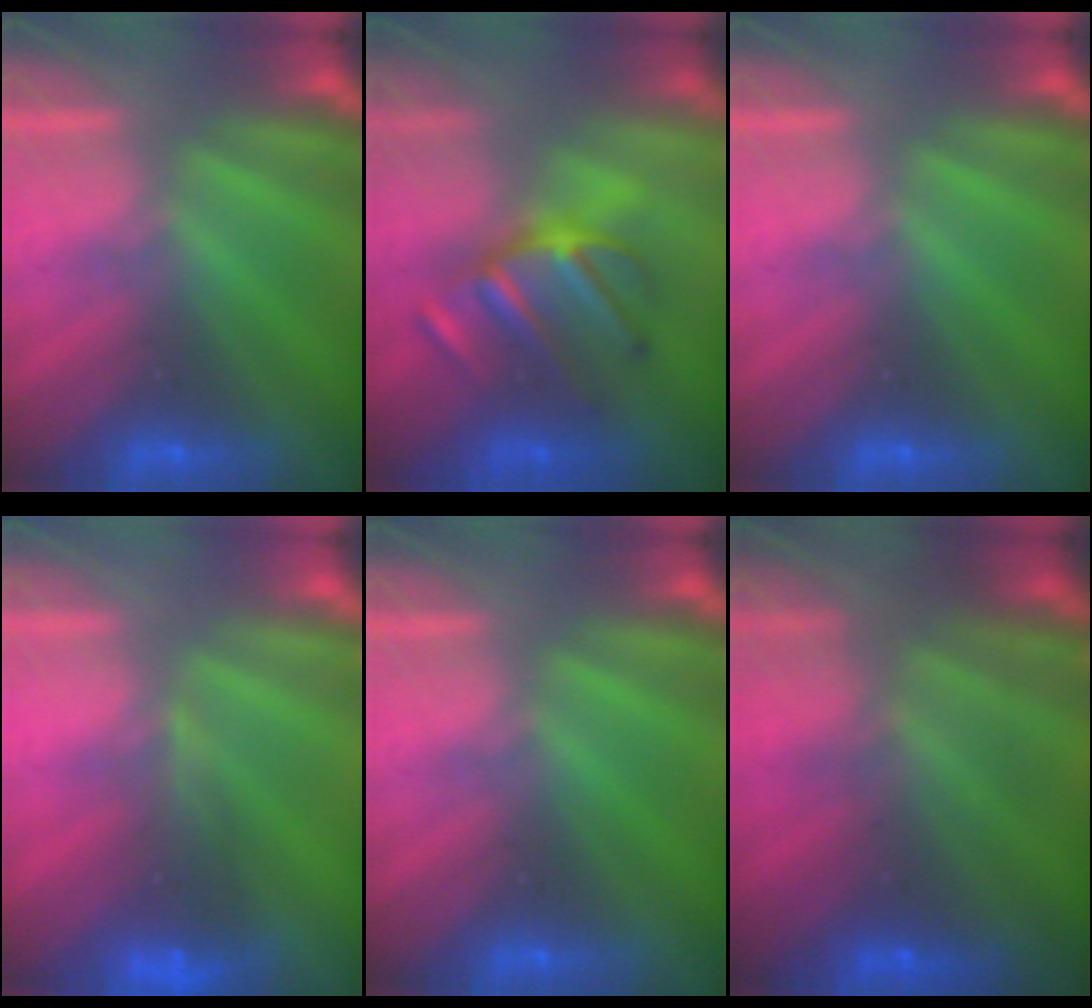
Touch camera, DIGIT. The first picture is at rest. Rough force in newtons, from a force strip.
{"total": 2.8}
{"total": 0.0}
{"total": 4.8}
{"total": 0.0}
{"total": 7.8}